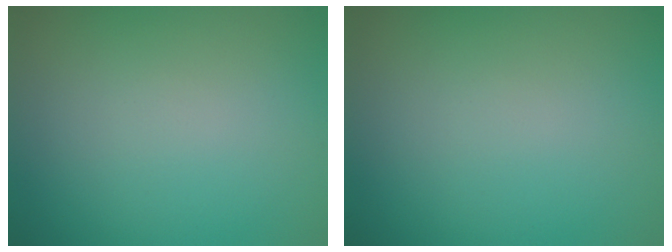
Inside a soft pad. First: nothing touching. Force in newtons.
{"total": 0.0}